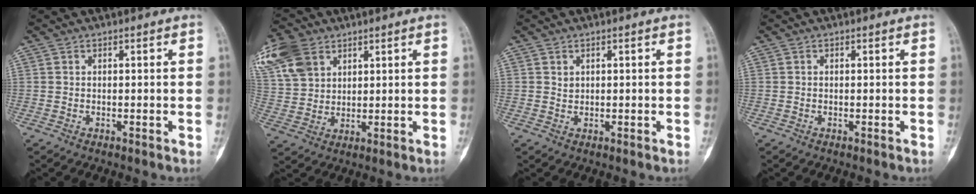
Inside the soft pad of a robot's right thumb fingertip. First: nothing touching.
{"total": 9.8, "force": [5.0, 7.2, 4.5], "torque": [-0.089, -0.002, 0.101]}
{"total": 1.3, "force": [0.5, 1.1, -0.2], "torque": [0.011, -0.001, 0.008]}
{"total": 0.0}